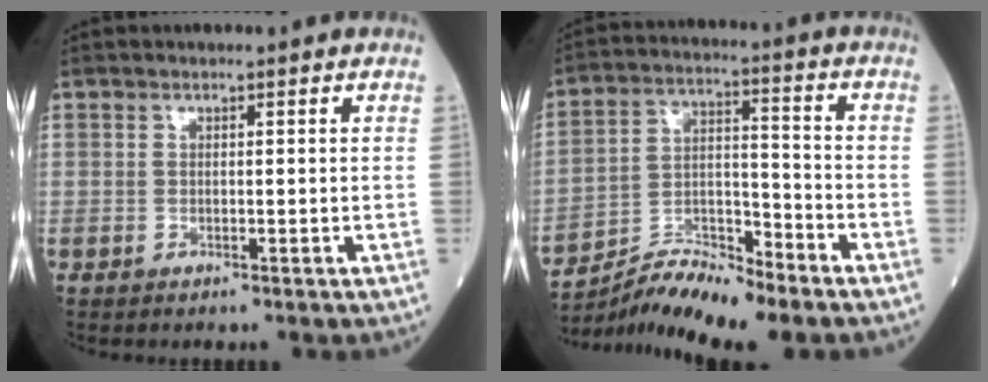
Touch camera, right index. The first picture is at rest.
{"total": 9.7, "force": [-8.9, 0.6, 3.9], "torque": [-0.070, 0.020, -0.158]}